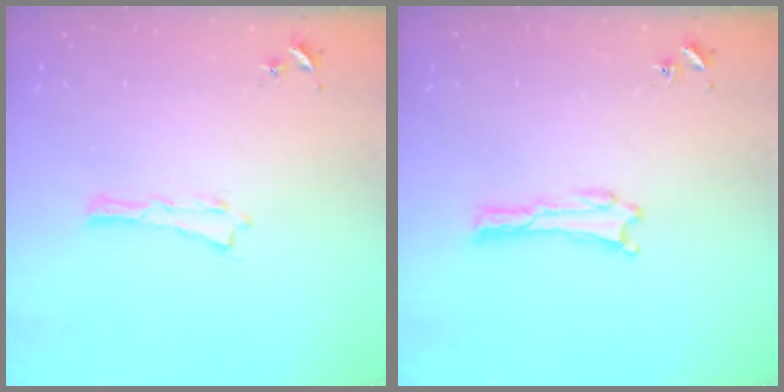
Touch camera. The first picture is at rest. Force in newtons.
{"total": 0.0}